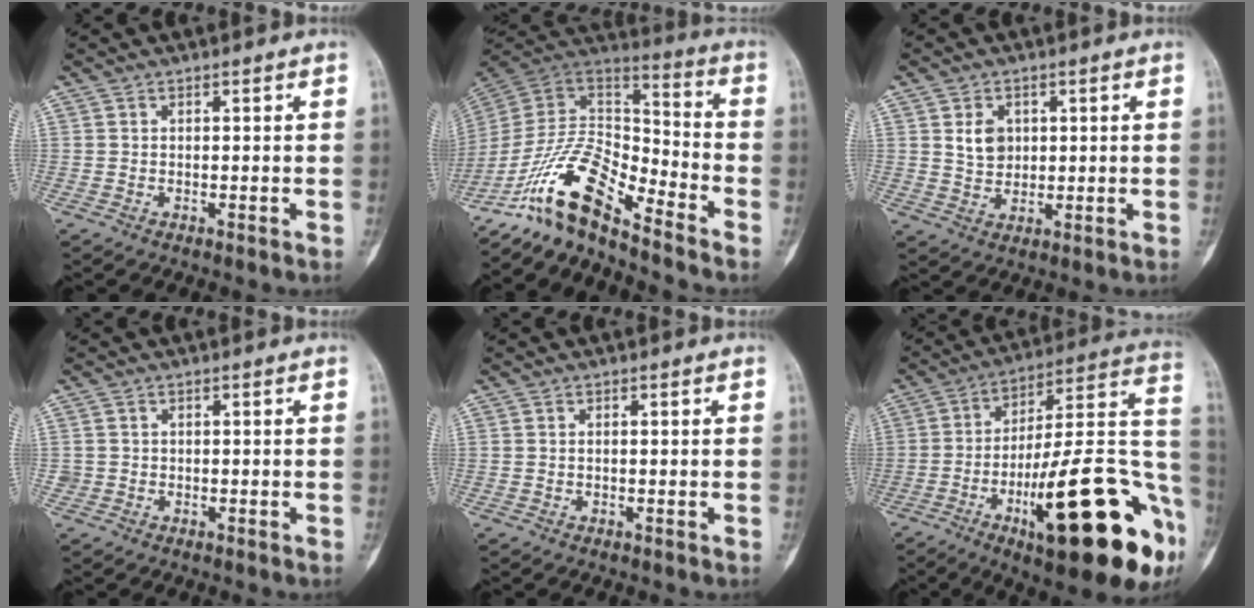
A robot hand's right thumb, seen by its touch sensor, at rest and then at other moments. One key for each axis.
{"total": 14.5, "fx": -11.2, "fy": 3.9, "fz": 8.3, "tx": -0.147, "ty": 0.098, "tz": -0.219}
{"total": 5.0, "fx": 1.4, "fy": 3.9, "fz": 2.8, "tx": -0.029, "ty": -0.010, "tz": 0.028}
{"total": 0.9, "fx": -0.1, "fy": 0.9, "fz": 0.0, "tx": 0.007, "ty": 0.005, "tz": -0.002}
{"total": 0.0}
{"total": 31.1, "fx": -11.5, "fy": 8.2, "fz": 27.7, "tx": -0.342, "ty": 0.041, "tz": -0.166}